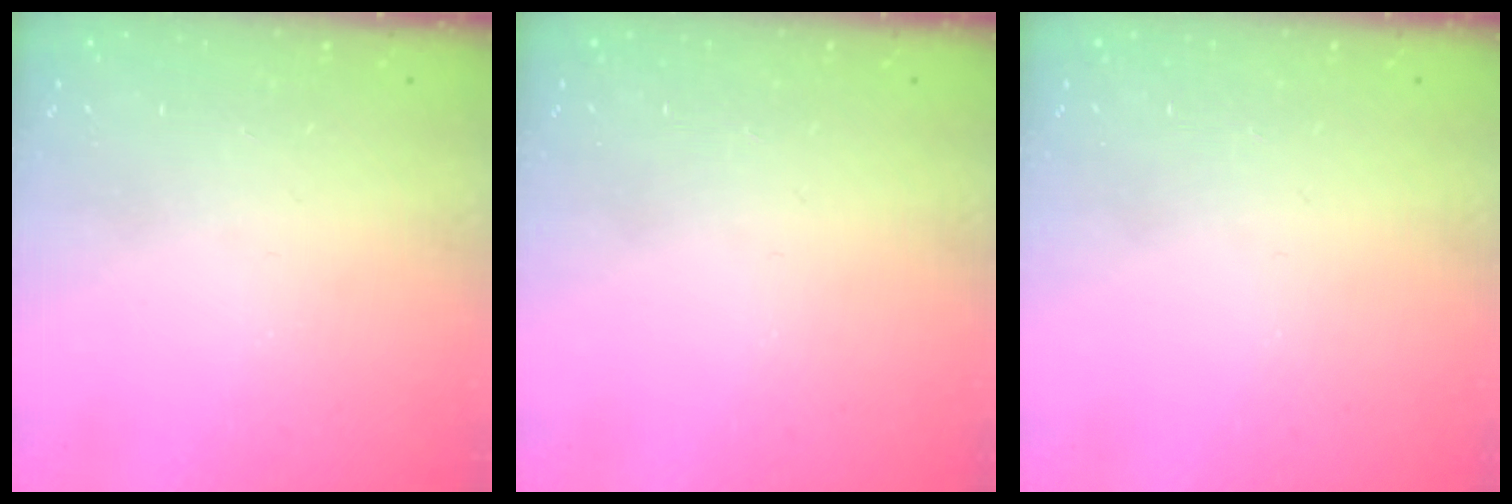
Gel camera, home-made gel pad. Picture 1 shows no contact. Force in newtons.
{"total": 0.0}
{"total": 0.0}